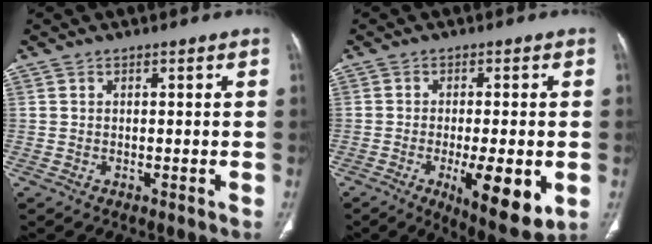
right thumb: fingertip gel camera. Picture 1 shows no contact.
{"total": 12.4, "force": [-3.5, 3.7, 11.3], "torque": [-0.162, -0.019, -0.045]}